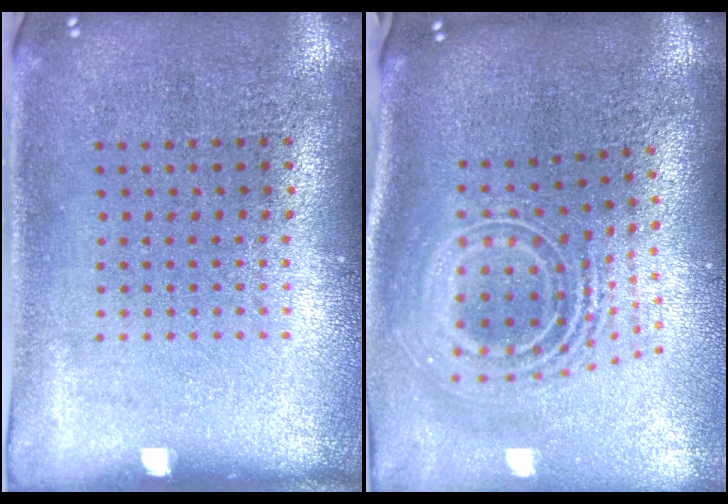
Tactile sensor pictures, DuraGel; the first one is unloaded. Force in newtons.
{"total": 2.7, "press": 1.8, "slide": 2.0}